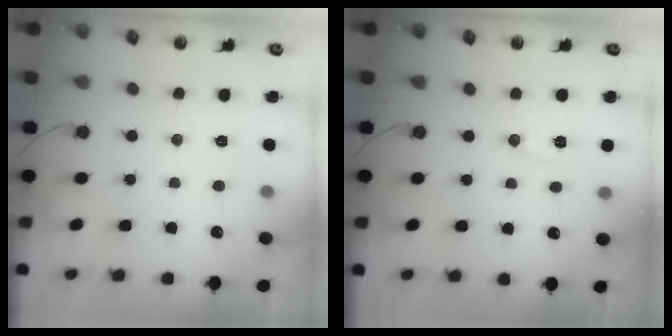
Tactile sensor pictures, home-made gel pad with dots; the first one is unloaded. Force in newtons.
{"total": 7.5, "press": 6.1, "slide": 4.5}